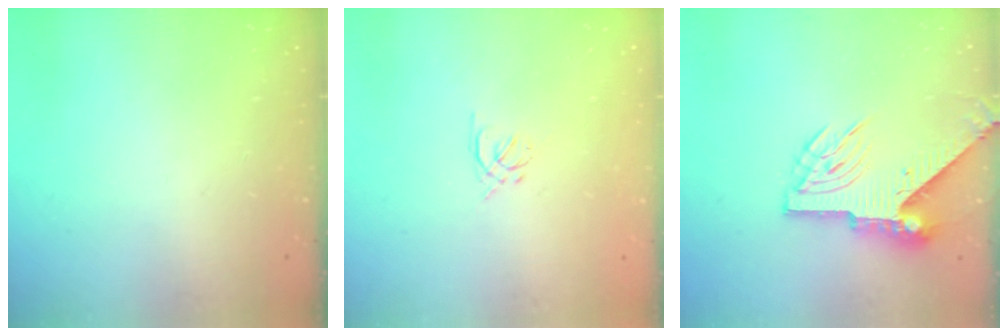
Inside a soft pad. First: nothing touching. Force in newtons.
{"total": 1.3, "press": 1.2, "slide": 0.5}
{"total": 7.8, "press": 7.7, "slide": 1.3}